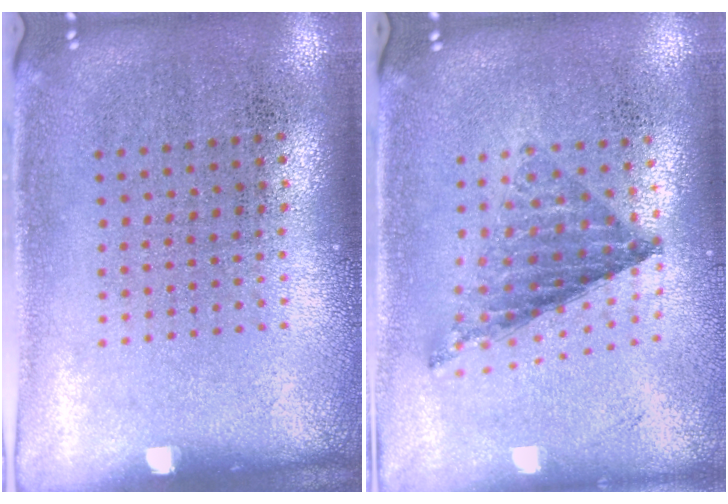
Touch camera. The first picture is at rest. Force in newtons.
{"total": 0.8, "press": 0.8, "slide": 0.0}